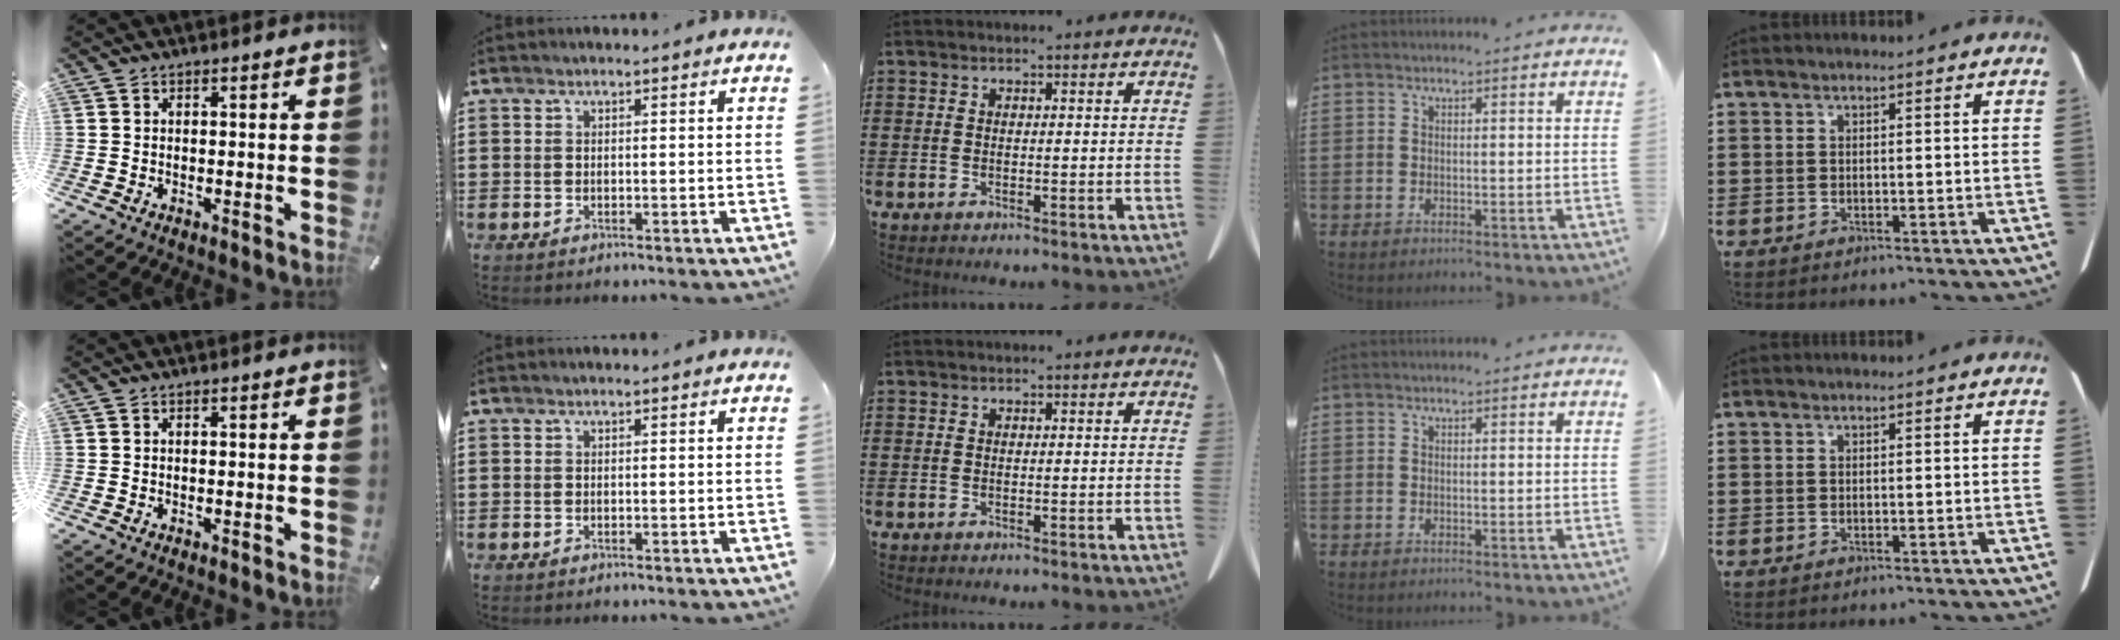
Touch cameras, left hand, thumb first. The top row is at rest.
{}